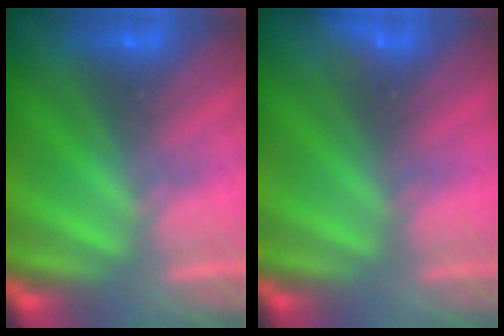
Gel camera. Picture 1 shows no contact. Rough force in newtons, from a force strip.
{"total": 2.9}